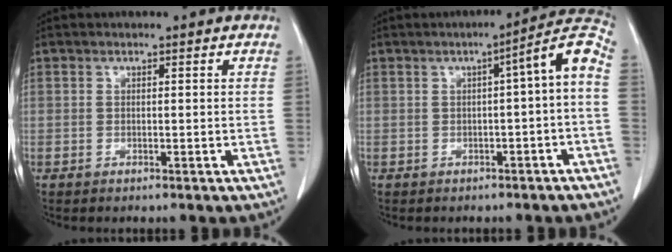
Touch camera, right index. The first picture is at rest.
{"total": 7.0, "force": [-0.8, 0.5, 6.9], "torque": [-0.082, 0.022, -0.017]}